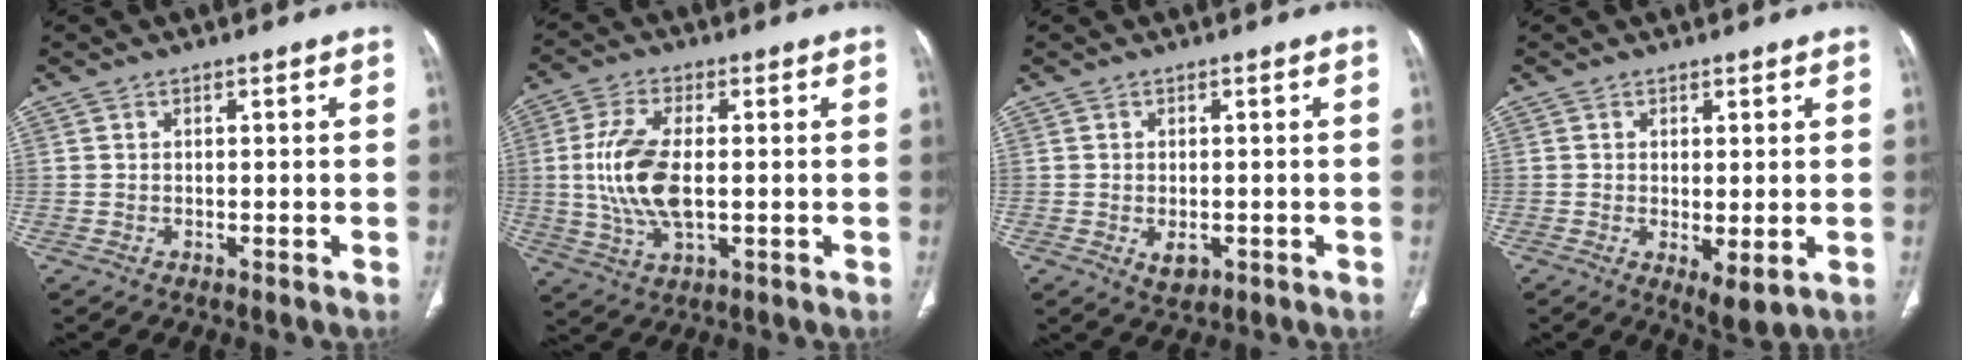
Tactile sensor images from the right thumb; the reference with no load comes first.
{"total": 11.8, "force": [0.0, 5.4, 10.5], "torque": [-0.229, -0.003, 0.004]}
{"total": 3.0, "force": [-0.9, 1.9, 2.2], "torque": [-0.029, -0.001, -0.006]}
{"total": 4.4, "force": [-0.8, 1.6, 4.0], "torque": [-0.067, -0.018, -0.007]}